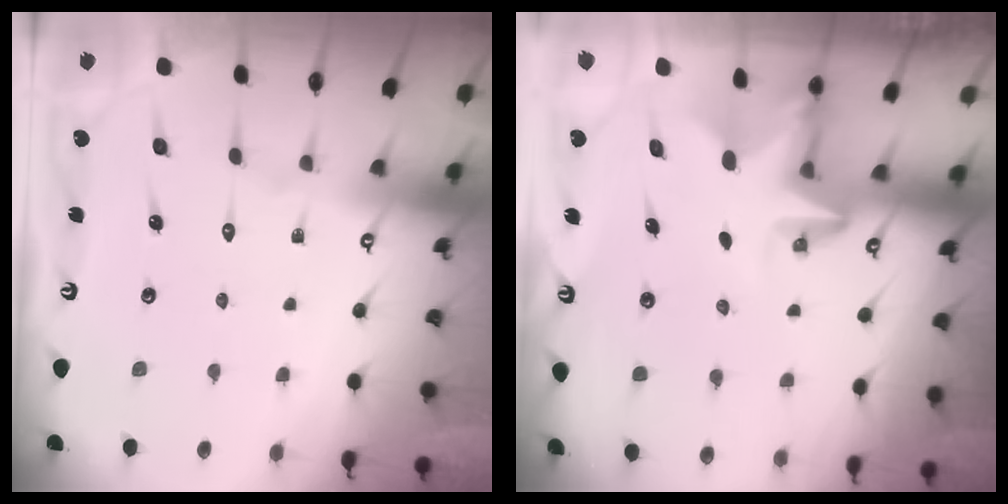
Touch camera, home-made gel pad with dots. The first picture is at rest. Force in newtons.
{"total": 2.9, "press": 2.9, "slide": 0.1}